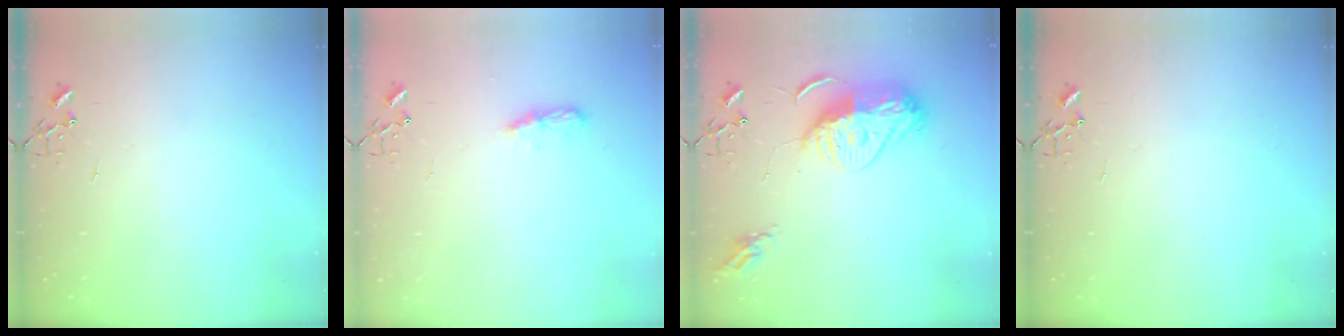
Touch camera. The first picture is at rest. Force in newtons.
{"total": 5.1, "press": 5.1, "slide": 0.5}
{"total": 14.4, "press": 14.3, "slide": 1.2}
{"total": 0.0}